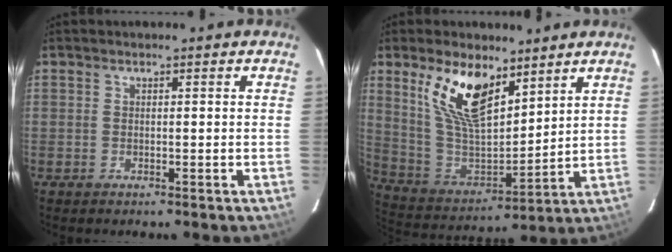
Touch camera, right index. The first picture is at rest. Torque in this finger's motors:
{"motor_torque": [0.97, 0.92, 0.45, 0.17]}